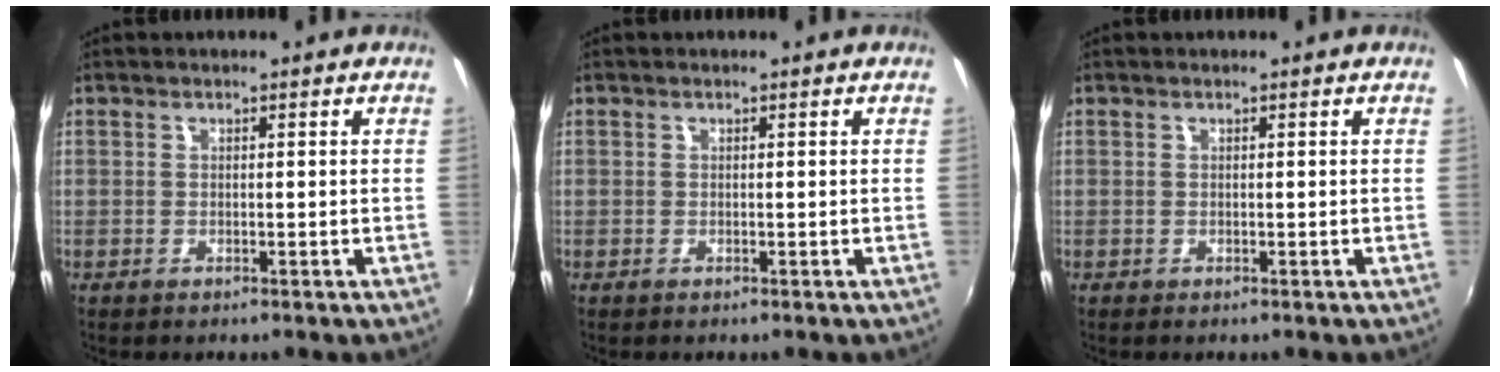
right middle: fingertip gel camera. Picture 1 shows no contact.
{"total": 0.0}
{"total": 0.0}